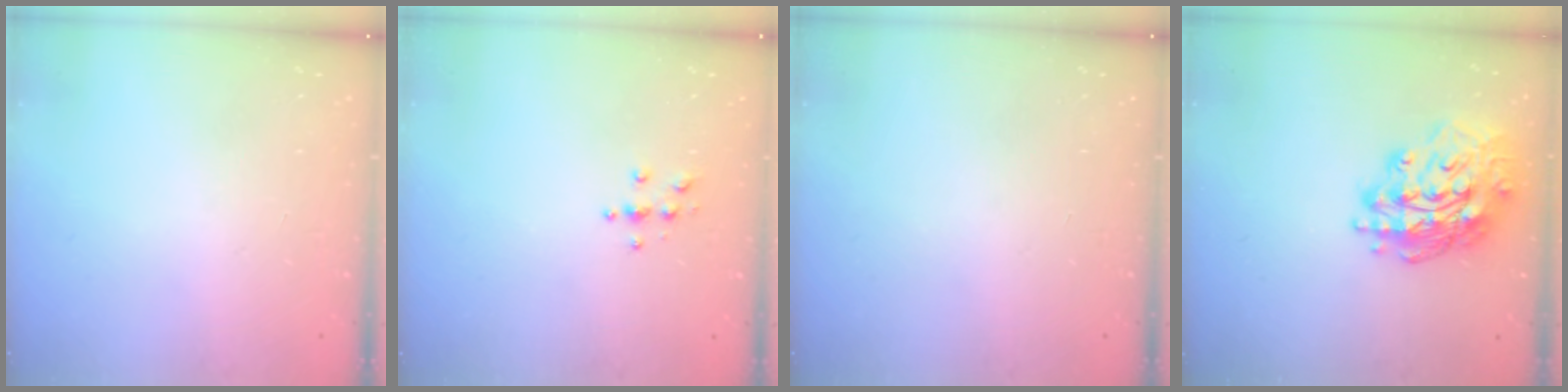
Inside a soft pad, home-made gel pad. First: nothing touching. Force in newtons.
{"total": 3.9, "press": 3.9, "slide": 0.4}
{"total": 0.0}
{"total": 18.0, "press": 17.9, "slide": 1.8}